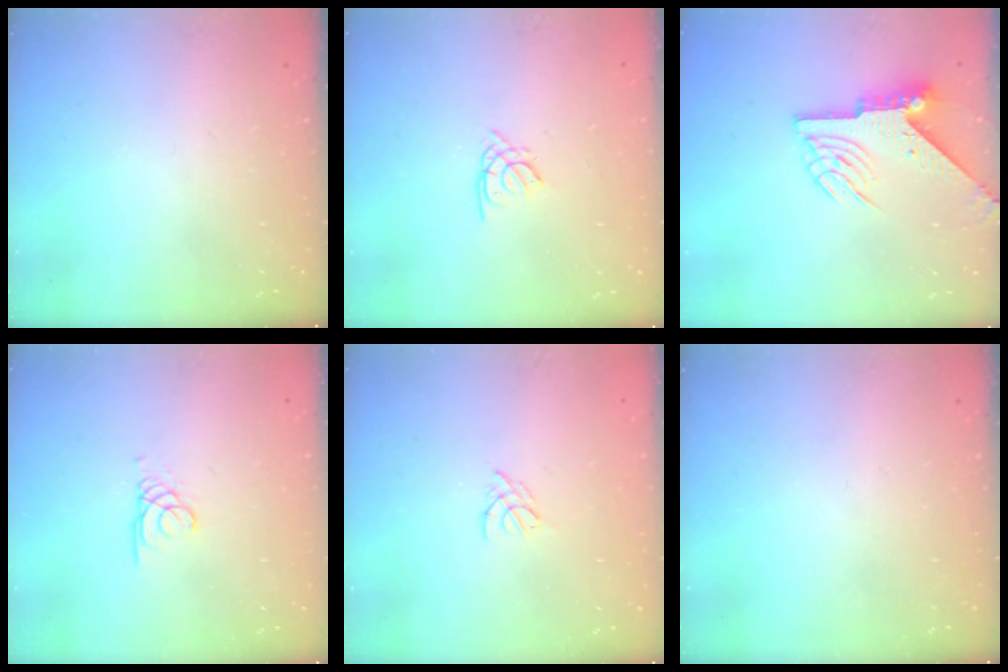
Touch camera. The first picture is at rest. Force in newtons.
{"total": 1.3, "press": 1.3, "slide": 0.4}
{"total": 7.6, "press": 7.6, "slide": 0.6}
{"total": 1.7, "press": 1.7, "slide": 0.1}
{"total": 4.3, "press": 4.2, "slide": 0.7}
{"total": 0.0}